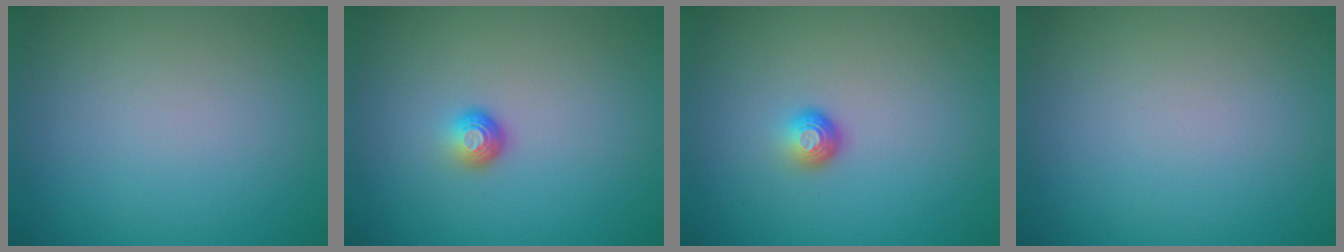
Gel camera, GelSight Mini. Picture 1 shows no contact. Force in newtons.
{"total": 1.6, "press": 1.0, "slide": 1.2}
{"total": 1.6, "press": 1.0, "slide": 1.2}
{"total": 0.0}